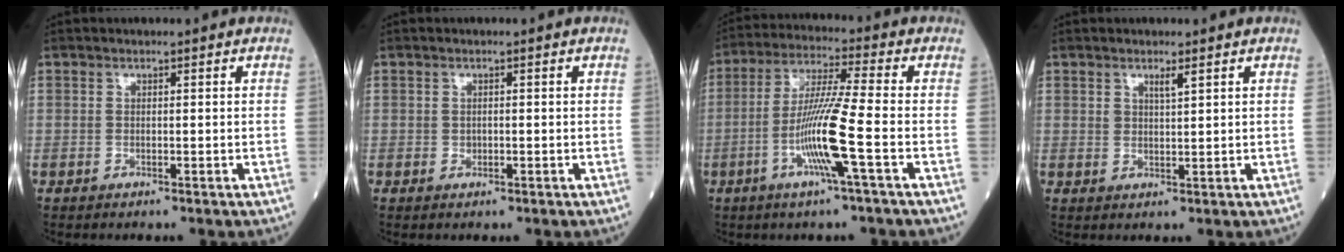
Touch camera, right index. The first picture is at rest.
{"total": 0.7, "force": [0.0, 0.5, 0.4], "torque": [-0.006, 0.000, -0.001]}
{"total": 10.8, "force": [-3.3, -0.9, 10.2], "torque": [-0.200, -0.009, -0.068]}
{"total": 2.0, "force": [1.3, 0.3, 1.5], "torque": [-0.029, -0.003, 0.024]}